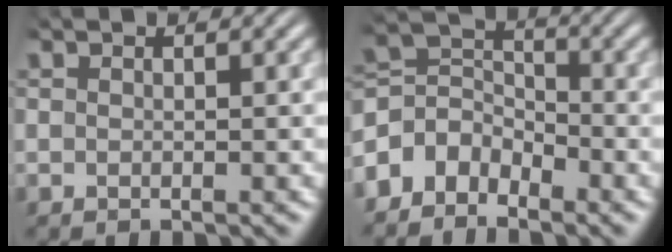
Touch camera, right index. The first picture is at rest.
{"total": 6.9, "force": [-0.8, 5.9, 3.4], "torque": [-0.084, -0.022, -0.017]}